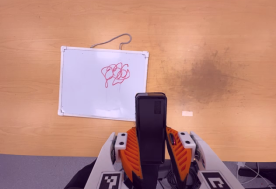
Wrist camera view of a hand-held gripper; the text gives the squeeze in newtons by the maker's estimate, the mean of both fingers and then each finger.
{"total": 4.9, "left": 3.5, "right": 6.2}